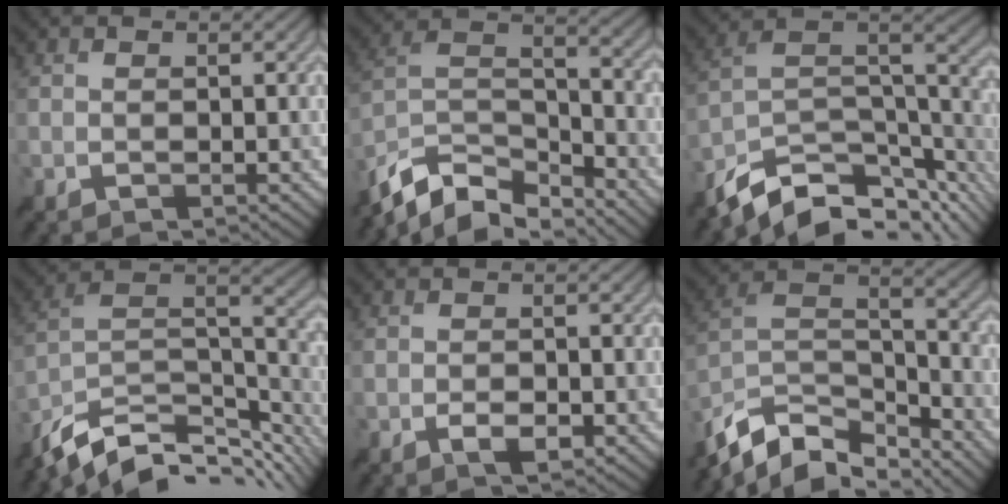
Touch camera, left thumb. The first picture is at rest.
{"total": 11.5, "force": [-9.4, 3.8, 5.3], "torque": [-0.116, 0.002, -0.182]}
{"total": 13.2, "force": [-9.3, 5.0, 8.0], "torque": [-0.164, -0.004, -0.153]}
{"total": 13.7, "force": [-9.7, 5.6, 7.8], "torque": [-0.190, -0.008, -0.160]}
{"total": 2.2, "force": [-1.0, 1.1, 1.7], "torque": [-0.030, -0.002, -0.017]}
{"total": 12.7, "force": [-9.9, 5.1, 6.2], "torque": [-0.145, 0.003, -0.185]}